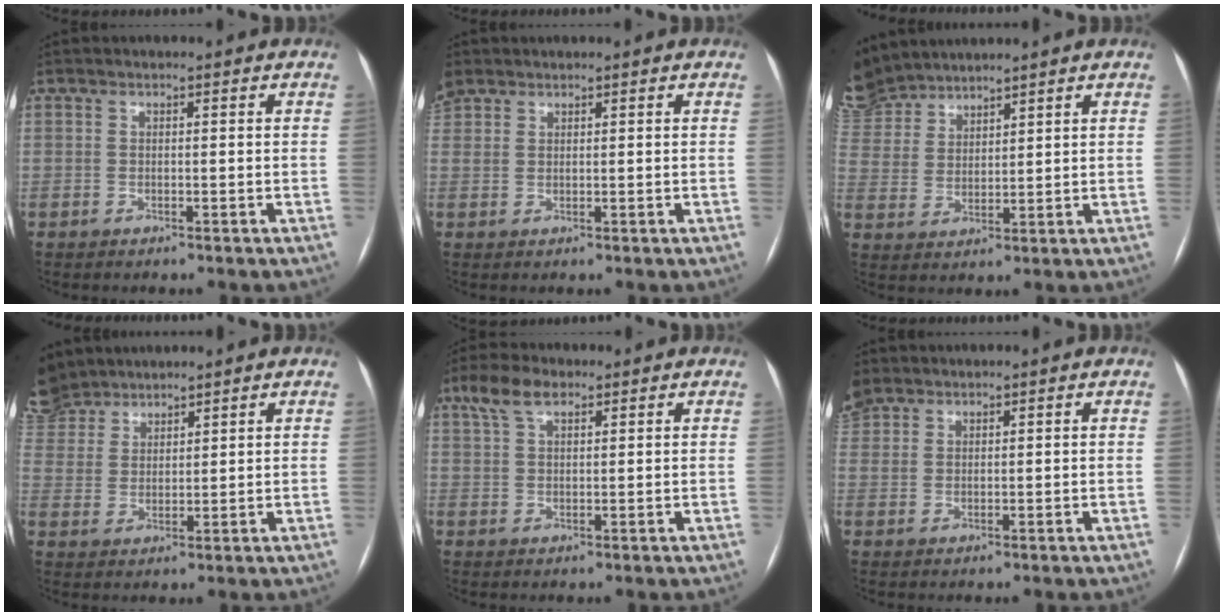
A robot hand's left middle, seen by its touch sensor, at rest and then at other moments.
{"total": 1.3, "force": [1.3, 0.2, -0.1], "torque": [-0.012, 0.004, 0.038]}
{"total": 10.1, "force": [9.7, 2.1, 1.9], "torque": [-0.073, 0.002, 0.216]}
{"total": 10.2, "force": [9.5, 3.4, 1.8], "torque": [-0.072, 0.007, 0.205]}
{"total": 5.1, "force": [3.3, 2.1, 3.2], "torque": [-0.073, 0.024, 0.067]}
{"total": 3.6, "force": [3.1, 1.8, 0.7], "torque": [-0.040, 0.006, 0.072]}